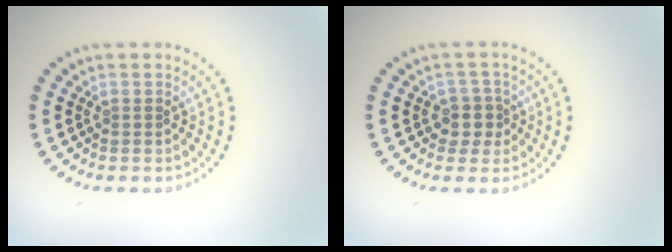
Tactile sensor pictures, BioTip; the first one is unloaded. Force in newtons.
{"total": 2.2, "press": 1.9, "slide": 1.2}